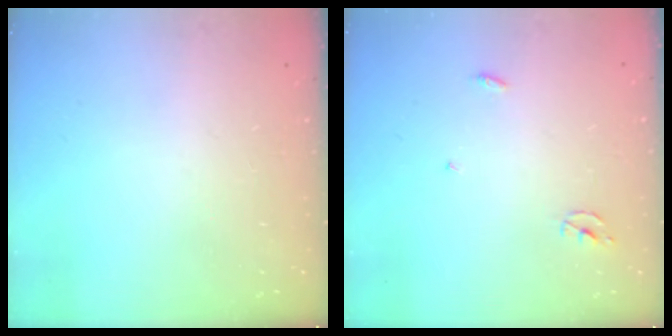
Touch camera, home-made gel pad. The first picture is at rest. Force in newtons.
{"total": 2.3, "press": 2.3, "slide": 0.2}